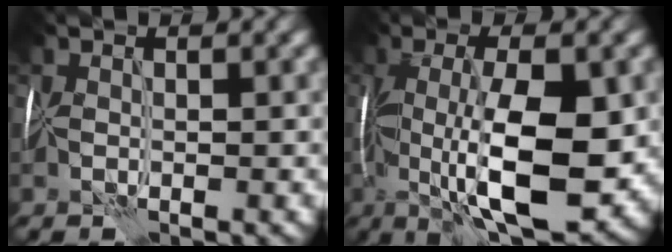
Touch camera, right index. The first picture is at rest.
{"total": 11.2, "force": [-1.3, 3.7, 10.5], "torque": [-0.182, -0.007, -0.019]}